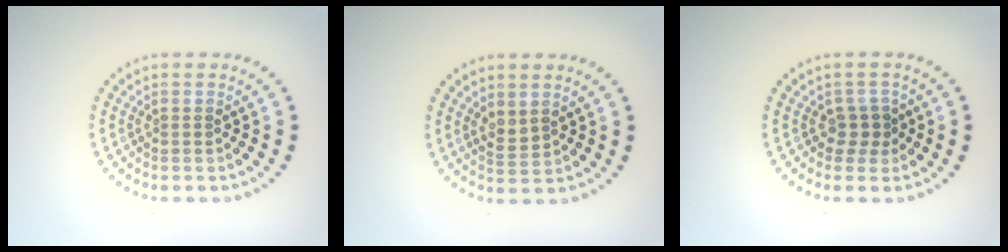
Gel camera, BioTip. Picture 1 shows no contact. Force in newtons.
{"total": 1.4, "press": 1.2, "slide": 0.6}
{"total": 1.7, "press": 1.4, "slide": 1.1}